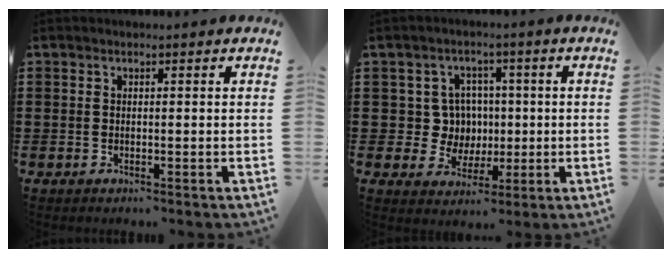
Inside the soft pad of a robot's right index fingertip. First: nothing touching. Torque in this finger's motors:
{"motor_torque": [0.59, 0.08, 0.05, 0.02]}